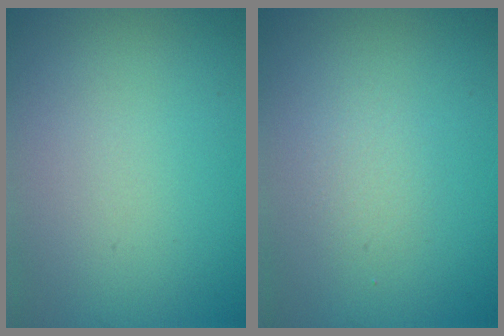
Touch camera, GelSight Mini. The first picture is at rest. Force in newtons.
{"total": 1.2, "press": 1.2, "slide": 0.1}